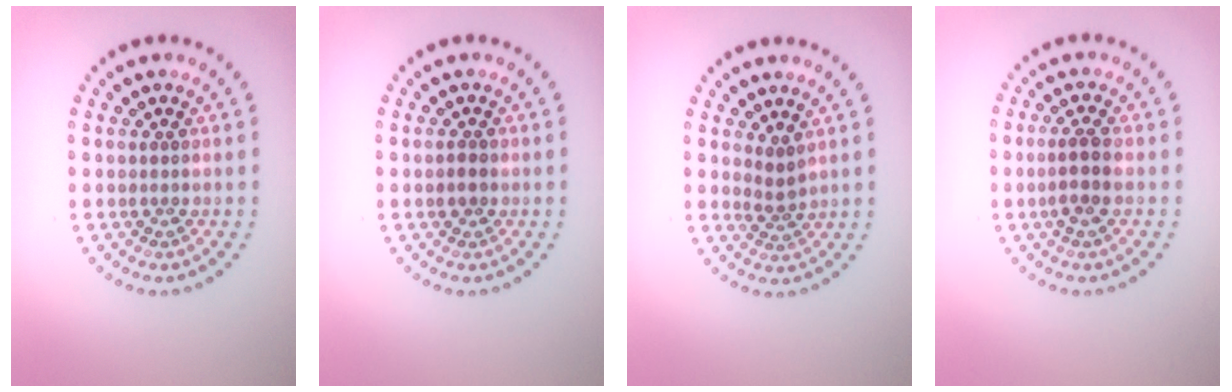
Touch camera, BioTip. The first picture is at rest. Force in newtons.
{"total": 1.1, "press": 1.1, "slide": 0.3}
{"total": 1.6, "press": 1.0, "slide": 1.2}
{"total": 2.2, "press": 2.0, "slide": 0.9}